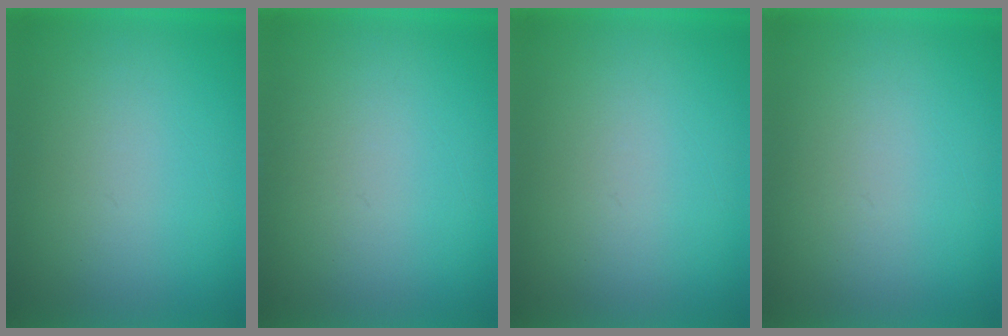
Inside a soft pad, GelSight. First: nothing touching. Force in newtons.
{"total": 1.0}
{"total": 1.1}
{"total": 1.0}